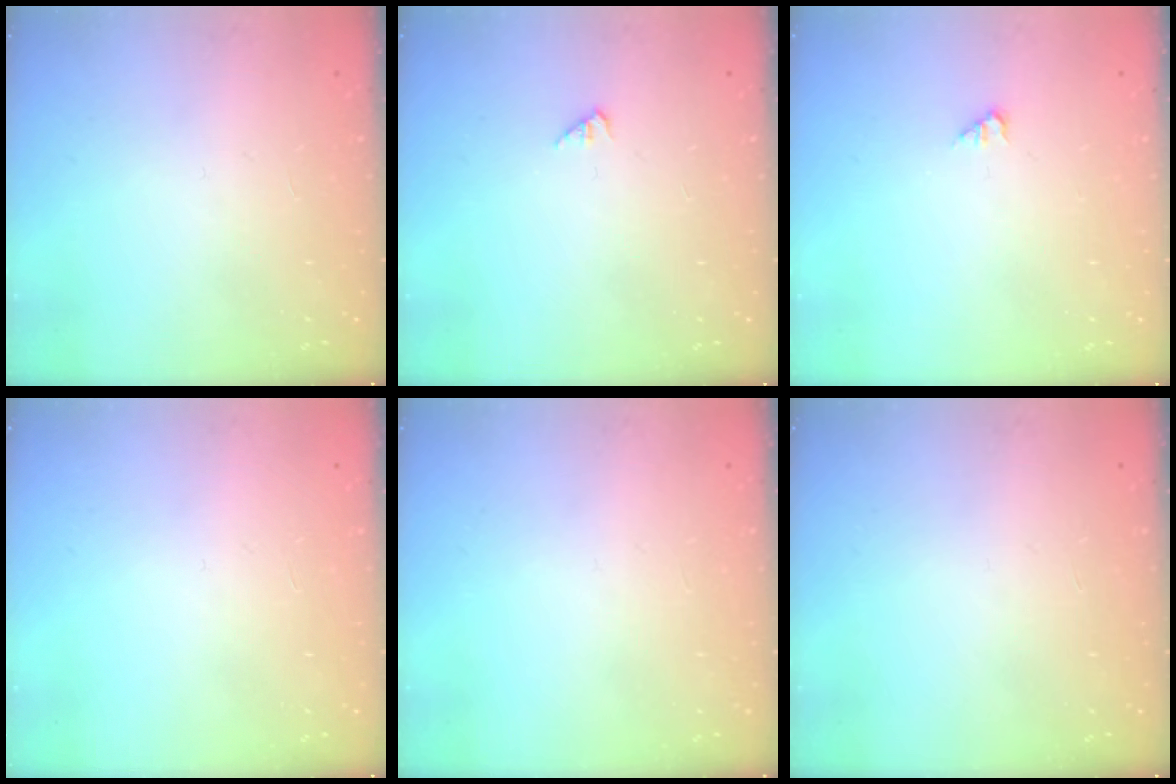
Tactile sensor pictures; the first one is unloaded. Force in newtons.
{"total": 1.7, "press": 1.7, "slide": 0.3}
{"total": 1.2, "press": 1.1, "slide": 0.2}
{"total": 0.0}
{"total": 0.0}
{"total": 0.0}